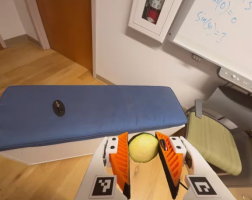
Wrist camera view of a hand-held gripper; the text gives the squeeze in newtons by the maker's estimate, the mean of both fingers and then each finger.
{"total": 8.7, "left": 8.5, "right": 9.0}